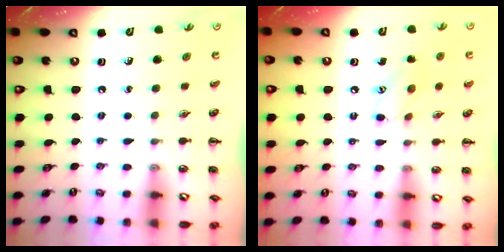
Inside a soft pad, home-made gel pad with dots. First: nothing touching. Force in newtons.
{"total": 6.7, "press": 6.7, "slide": 0.7}